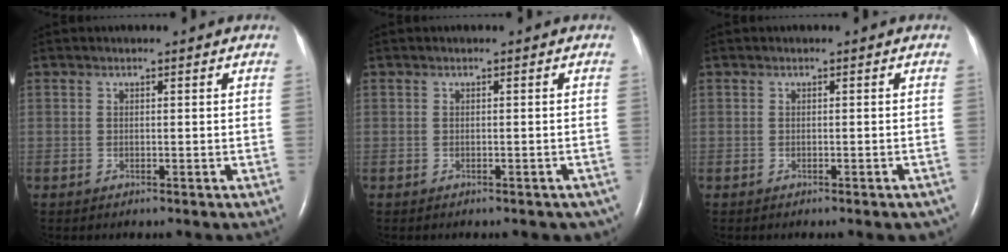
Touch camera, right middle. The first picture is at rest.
{"total": 5.9, "force": [-5.0, 2.2, 2.3], "torque": [-0.015, 0.002, -0.046]}
{"total": 3.6, "force": [-3.1, 1.1, 1.6], "torque": [-0.006, -0.001, -0.030]}